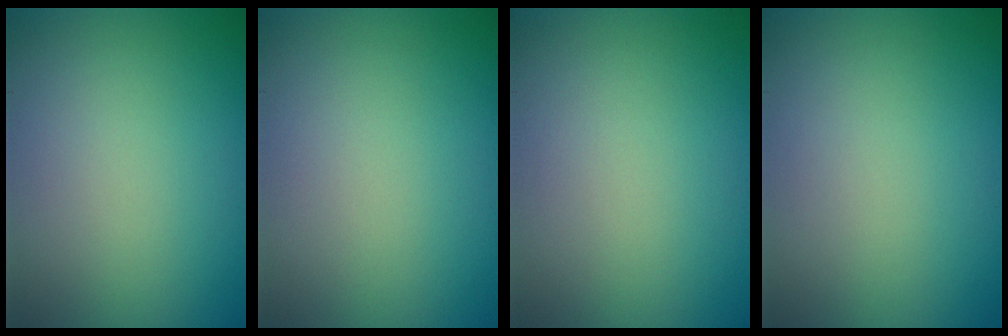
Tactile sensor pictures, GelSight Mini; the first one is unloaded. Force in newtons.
{"total": 0.0}
{"total": 0.0}
{"total": 0.0}